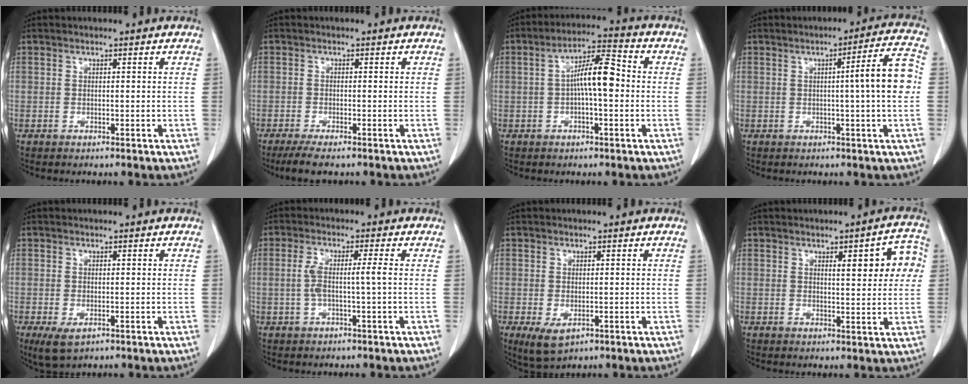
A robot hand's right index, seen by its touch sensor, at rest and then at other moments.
{"total": 4.3, "force": [-3.3, 0.5, 2.8], "torque": [-0.048, -0.010, -0.055]}
{"total": 7.8, "force": [-0.2, 1.8, 7.6], "torque": [-0.139, 0.023, -0.008]}
{"total": 8.2, "force": [-0.1, -0.7, 8.2], "torque": [-0.112, 0.008, -0.004]}
{"total": 3.8, "force": [-1.8, 1.7, 2.9], "torque": [-0.059, -0.011, -0.022]}
{"total": 4.1, "force": [-0.3, 0.0, 4.1], "torque": [-0.089, 0.012, -0.003]}
{"total": 4.2, "force": [-1.6, 2.1, 3.3], "torque": [-0.062, -0.012, -0.015]}
{"total": 7.3, "force": [2.0, 1.8, 6.8], "torque": [-0.079, 0.014, 0.022]}